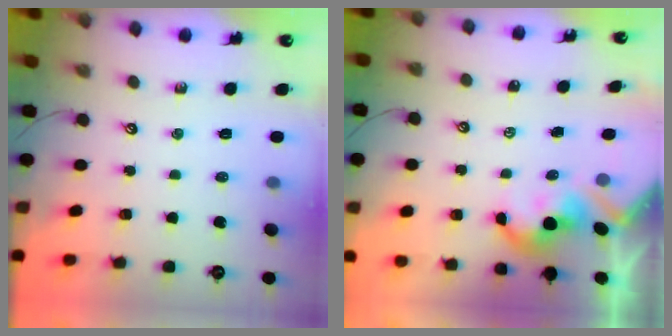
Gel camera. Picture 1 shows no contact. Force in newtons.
{"total": 4.6, "press": 4.6, "slide": 0.7}